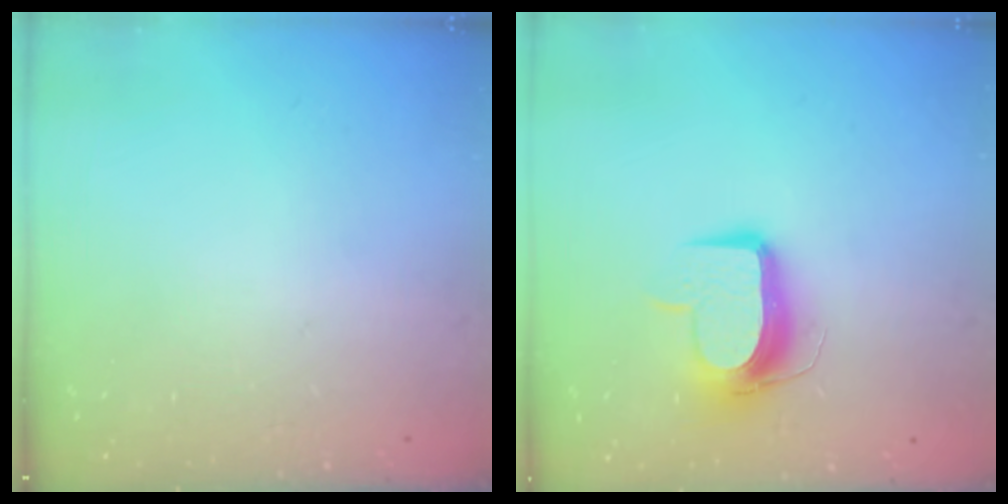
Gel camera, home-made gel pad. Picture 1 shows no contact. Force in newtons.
{"total": 11.1, "press": 11.0, "slide": 1.0}